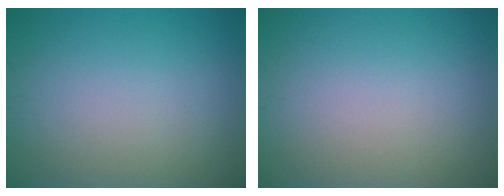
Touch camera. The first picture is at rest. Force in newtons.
{"total": 0.0}